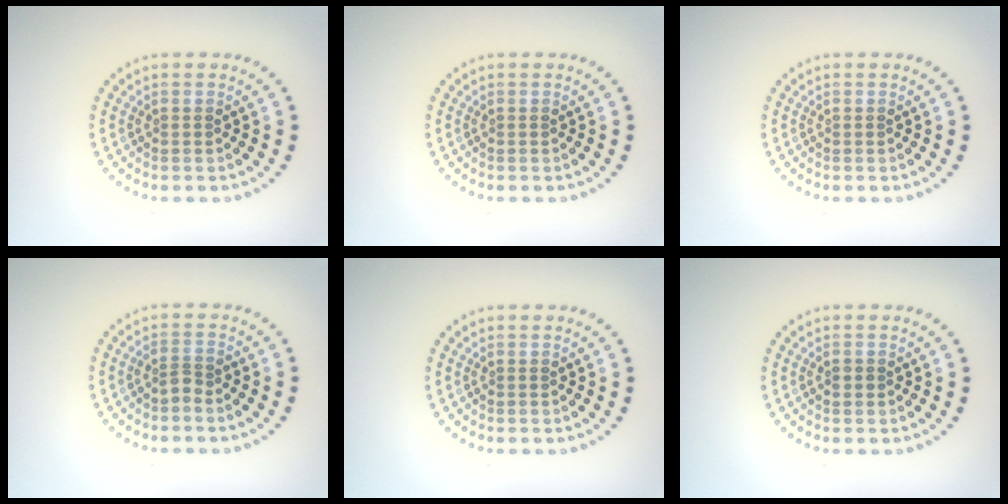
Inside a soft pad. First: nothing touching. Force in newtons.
{"total": 0.0}
{"total": 0.0}
{"total": 1.1, "press": 0.8, "slide": 0.8}
{"total": 0.0}
{"total": 0.8, "press": 0.8, "slide": 0.2}